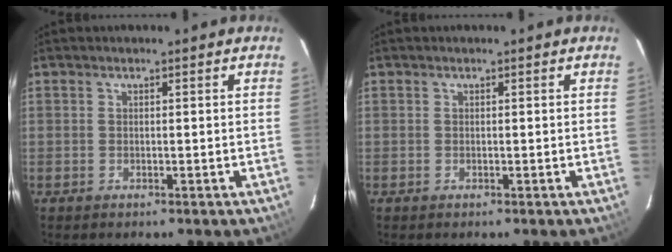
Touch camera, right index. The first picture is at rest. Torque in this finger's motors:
{"motor_torque": [0.00, 0.00, 0.00, 0.00]}